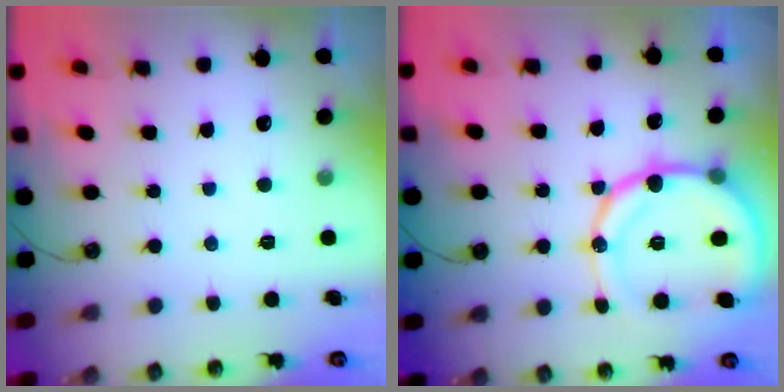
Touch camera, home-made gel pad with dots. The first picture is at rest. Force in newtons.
{"total": 16.7, "press": 16.4, "slide": 3.4}